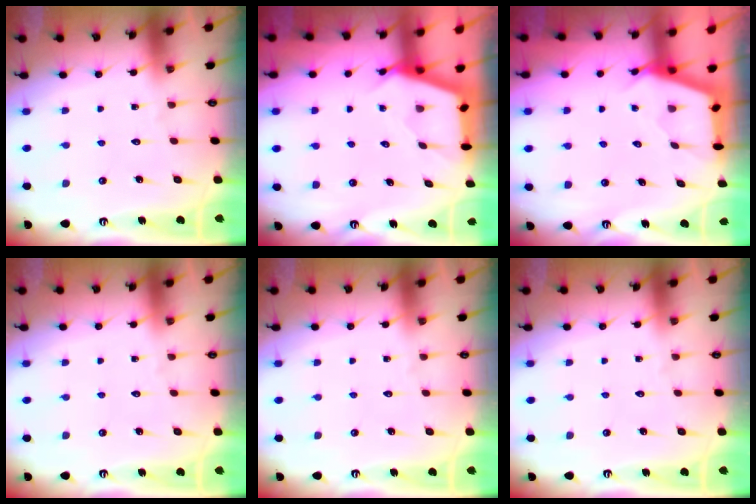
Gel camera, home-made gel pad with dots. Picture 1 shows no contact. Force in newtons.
{"total": 2.7, "press": 2.7, "slide": 0.4}
{"total": 2.9, "press": 2.8, "slide": 0.4}
{"total": 0.0}
{"total": 0.0}
{"total": 0.0}